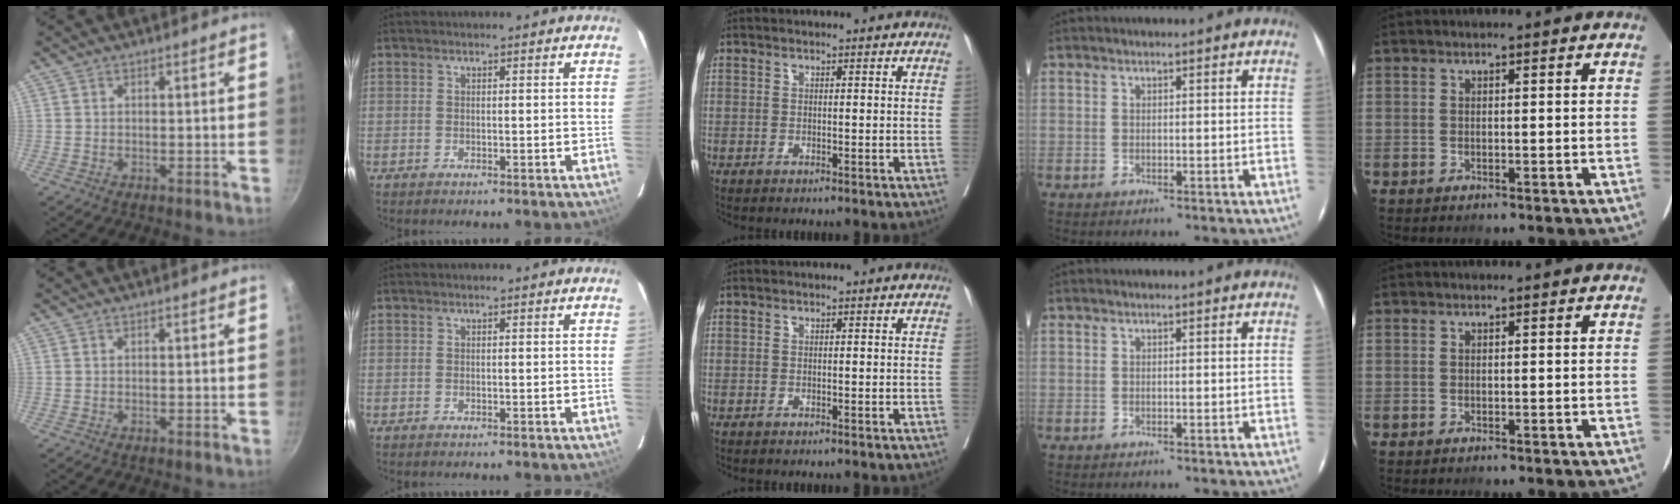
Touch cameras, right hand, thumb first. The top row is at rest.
{}